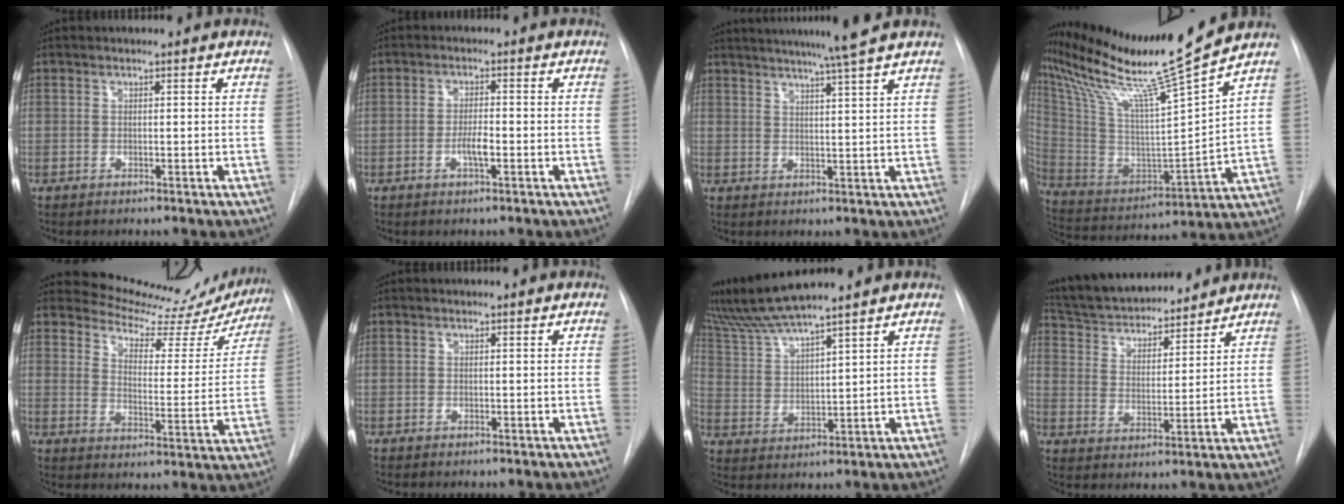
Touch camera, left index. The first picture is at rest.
{"total": 2.6, "force": [-0.9, 0.4, 2.4], "torque": [-0.044, 0.002, -0.017]}
{"total": 10.7, "force": [9.1, -2.1, 5.2], "torque": [-0.082, -0.011, 0.119]}
{"total": 21.1, "force": [17.5, -2.7, 11.4], "torque": [-0.215, -0.043, 0.304]}
{"total": 17.4, "force": [16.8, 3.7, 2.2], "torque": [-0.016, -0.063, 0.194]}
{"total": 0.0}
{"total": 8.6, "force": [7.9, -1.0, 3.3], "torque": [-0.077, 0.010, 0.160]}
{"total": 17.0, "force": [15.5, 3.9, 5.8], "torque": [-0.099, 0.020, 0.255]}